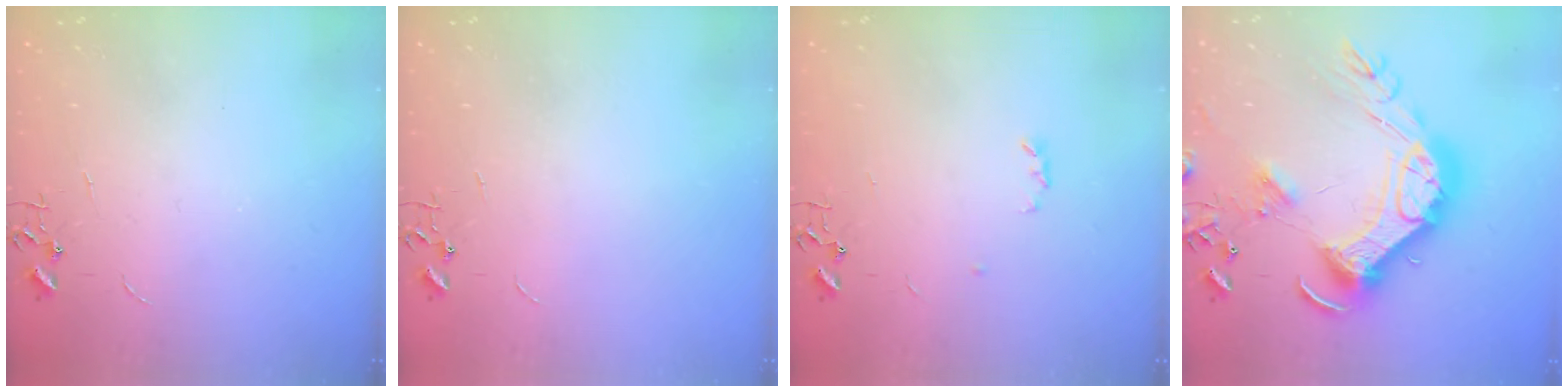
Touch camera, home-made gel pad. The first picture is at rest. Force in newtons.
{"total": 0.0}
{"total": 3.2, "press": 3.2, "slide": 0.5}
{"total": 27.8, "press": 27.6, "slide": 3.0}